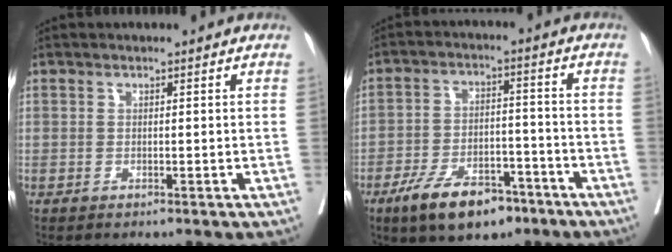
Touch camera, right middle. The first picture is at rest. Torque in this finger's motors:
{"motor_torque": [0.99, -1.16, 0.21, 0.08]}